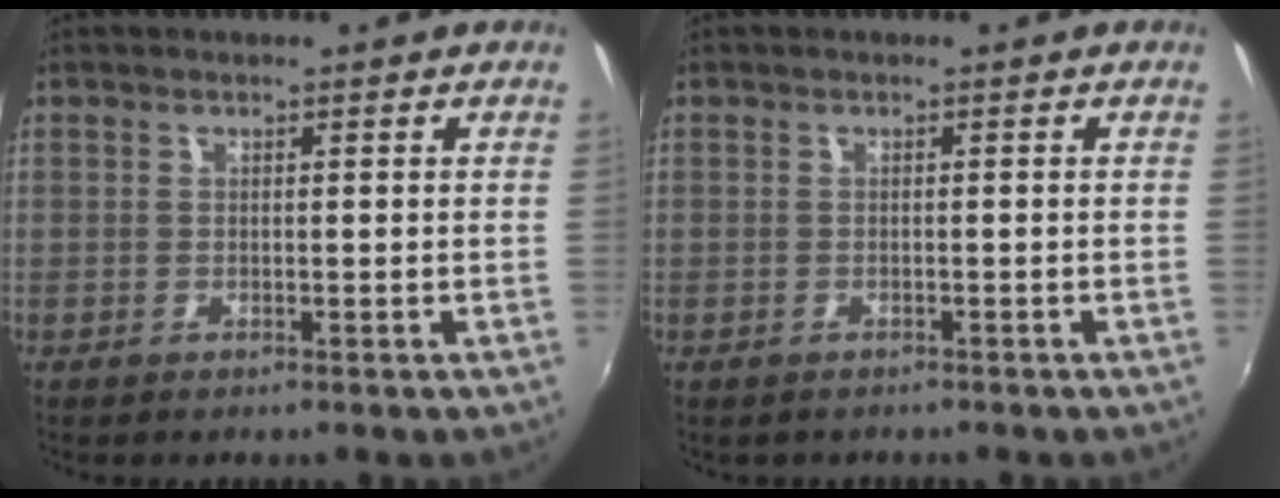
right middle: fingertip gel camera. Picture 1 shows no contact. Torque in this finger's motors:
{"motor_torque": [-0.21, -0.84, 0.06, 0.06]}